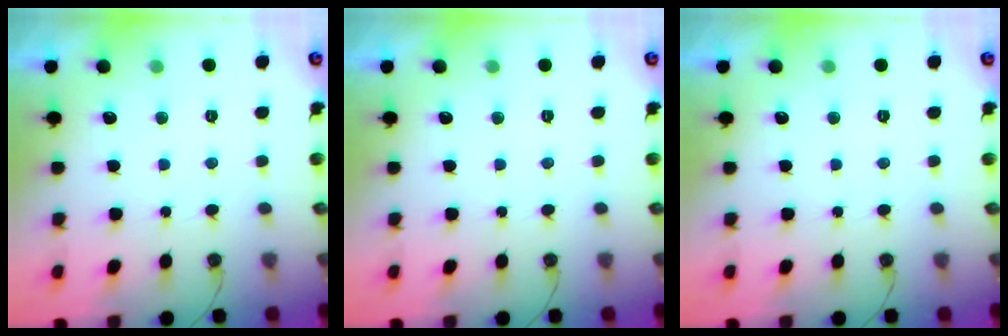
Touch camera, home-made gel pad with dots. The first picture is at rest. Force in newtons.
{"total": 0.0}
{"total": 0.0}